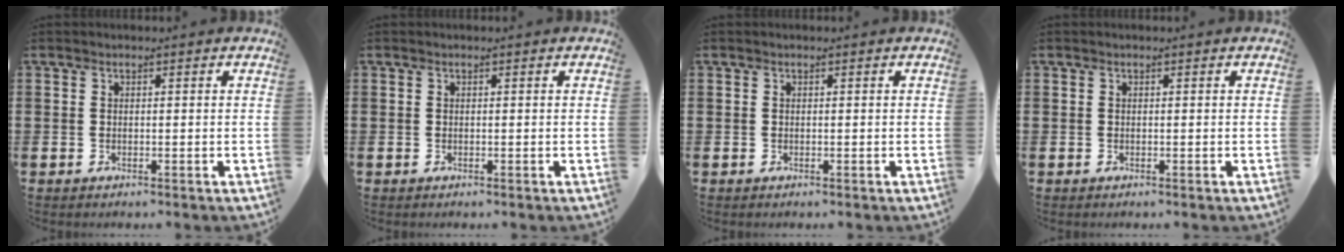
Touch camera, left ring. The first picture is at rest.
{"total": 0.0}
{"total": 0.0}
{"total": 0.0}